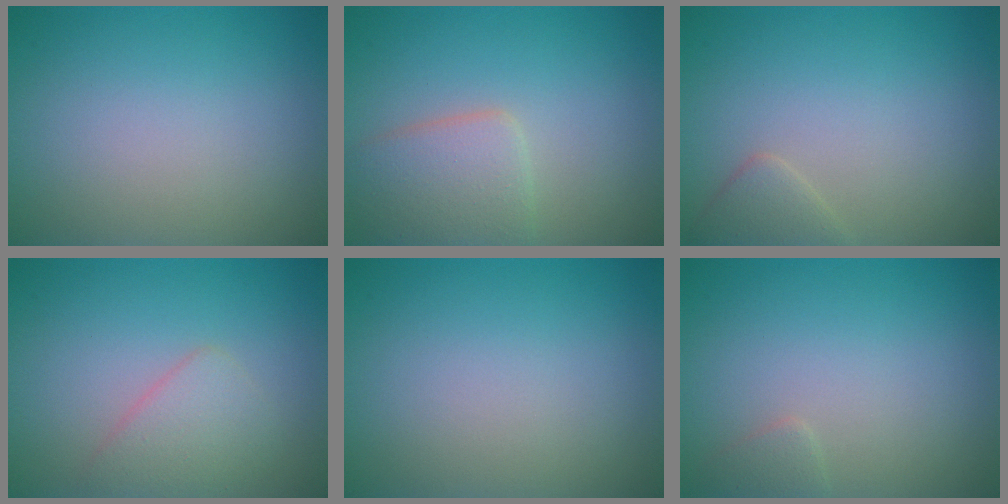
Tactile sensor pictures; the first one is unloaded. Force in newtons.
{"total": 3.8, "press": 3.8, "slide": 0.1}
{"total": 1.7, "press": 1.7, "slide": 0.1}
{"total": 2.4, "press": 2.4, "slide": 0.1}
{"total": 0.0}
{"total": 0.9, "press": 0.9, "slide": 0.1}